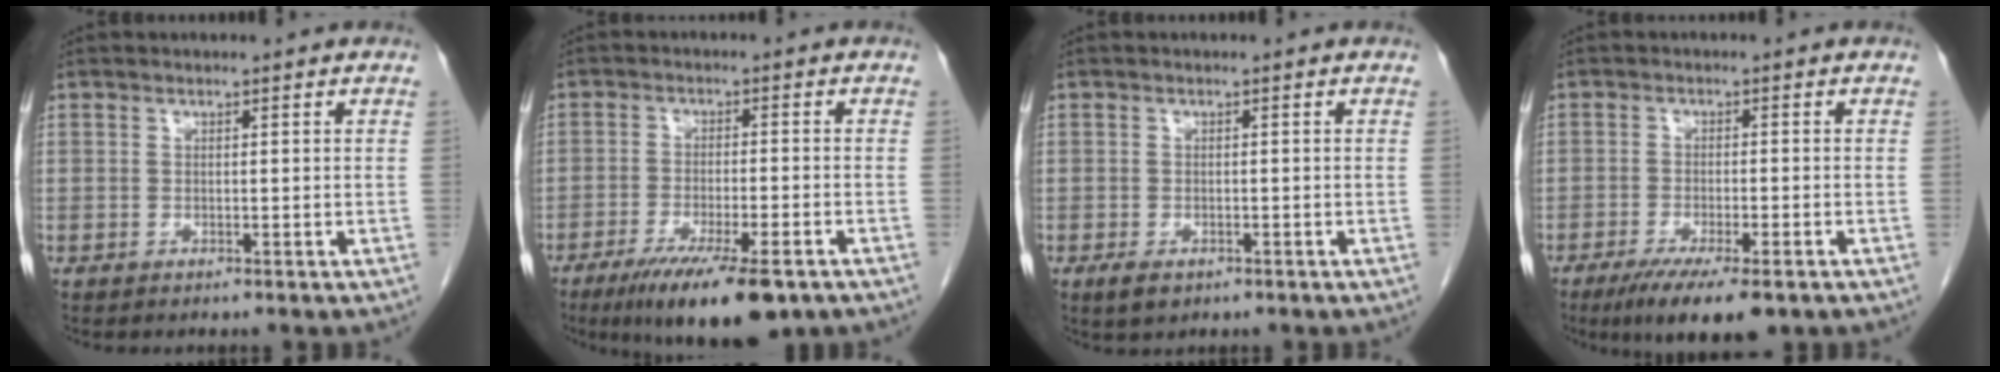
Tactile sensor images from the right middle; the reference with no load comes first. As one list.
[{"total": 12.5, "force": [-8.4, 2.3, 9.0], "torque": [-0.136, -0.025, -0.129]}, {"total": 2.3, "force": [-1.2, 1.3, 1.4], "torque": [-0.028, -0.002, -0.011]}, {"total": 9.1, "force": [-6.1, 1.9, 6.5], "torque": [-0.097, -0.018, -0.092]}]